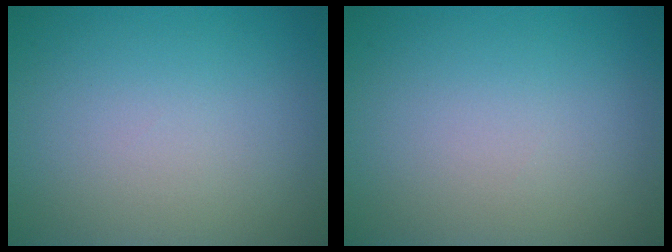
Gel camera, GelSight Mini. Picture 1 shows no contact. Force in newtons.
{"total": 0.0}